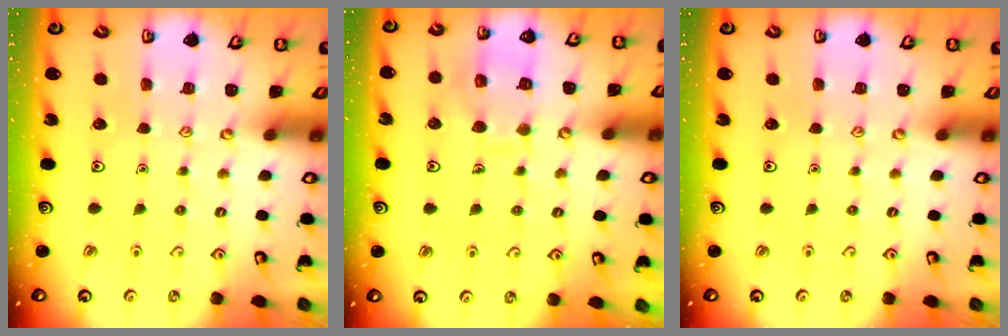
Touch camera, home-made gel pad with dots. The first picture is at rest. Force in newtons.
{"total": 9.9, "press": 9.8, "slide": 1.0}
{"total": 0.0}